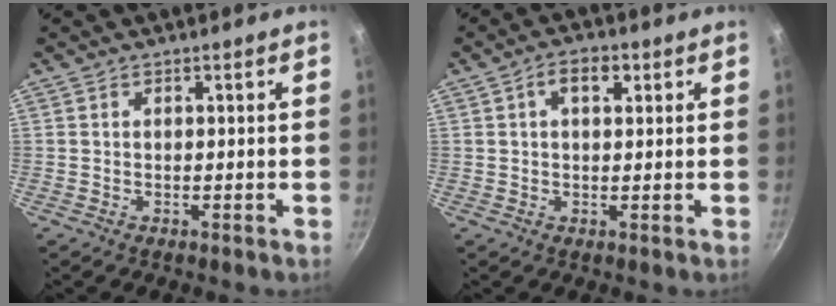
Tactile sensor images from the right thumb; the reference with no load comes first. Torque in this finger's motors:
{"motor_torque": [0.00, 0.04, -0.17, 0.12, 0.01]}